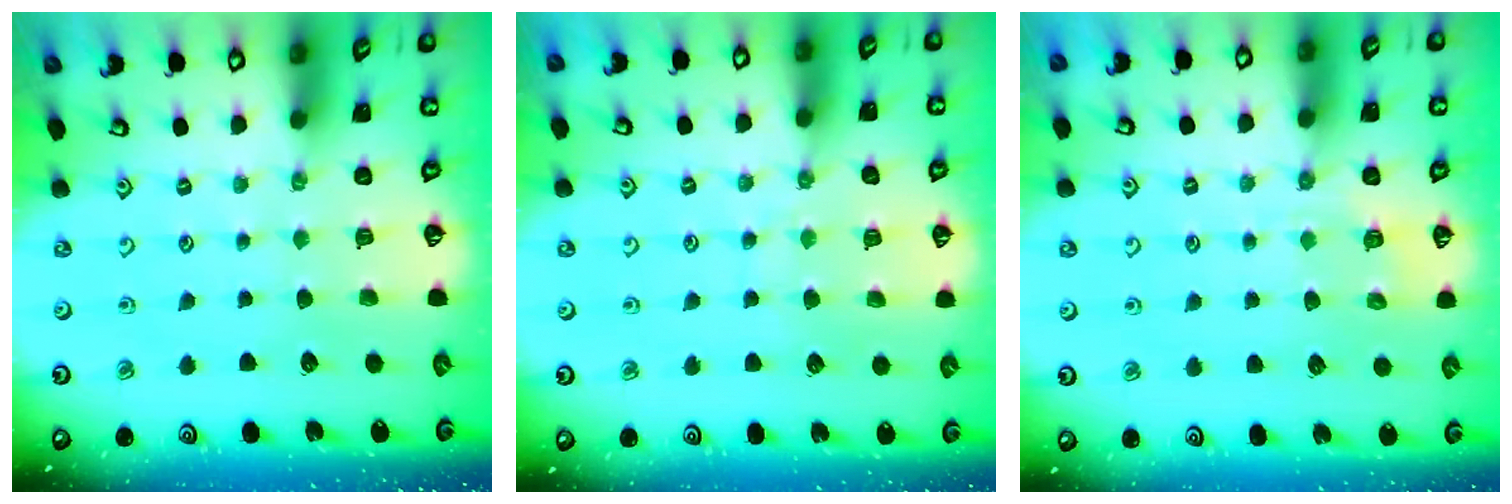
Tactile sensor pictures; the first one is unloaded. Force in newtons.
{"total": 7.3, "press": 7.2, "slide": 0.8}
{"total": 4.8, "press": 4.6, "slide": 1.3}